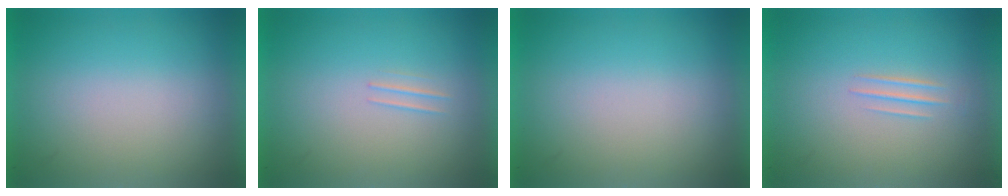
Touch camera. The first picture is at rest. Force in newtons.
{"total": 1.1}
{"total": 0.0}
{"total": 1.0}